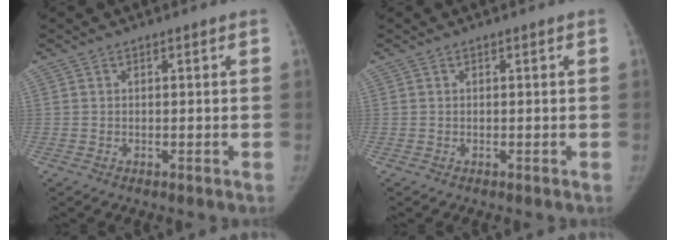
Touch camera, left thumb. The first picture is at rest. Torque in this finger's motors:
{"motor_torque": [-0.24, 0.08, -0.28, -0.05, -0.02]}